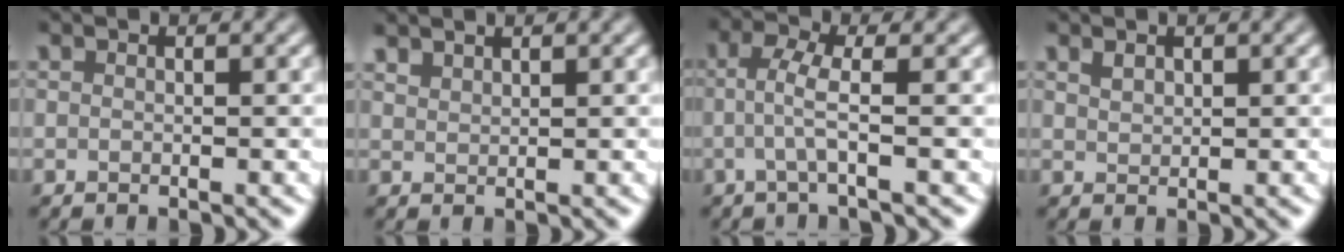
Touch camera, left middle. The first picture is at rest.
{"total": 1.4, "force": [1.3, 0.3, 0.2], "torque": [-0.006, 0.004, 0.032]}
{"total": 2.6, "force": [-0.4, 0.4, 2.5], "torque": [-0.052, 0.004, -0.013]}
{"total": 0.9, "force": [0.7, 0.5, 0.4], "torque": [-0.010, 0.000, 0.015]}